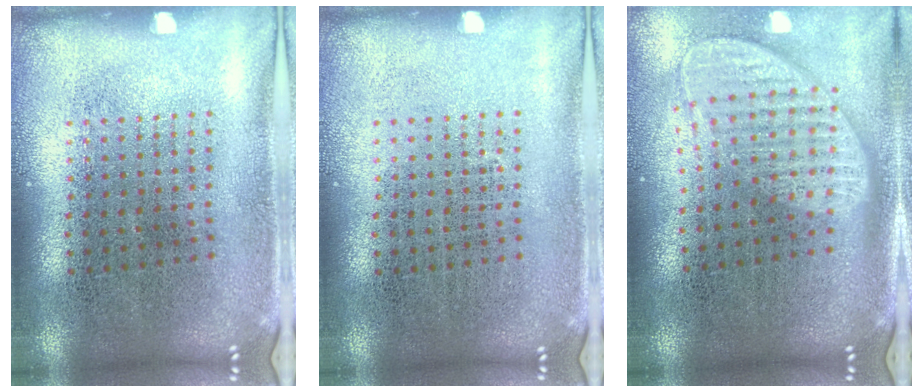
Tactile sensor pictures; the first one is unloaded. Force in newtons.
{"total": 0.0}
{"total": 2.0, "press": 1.5, "slide": 1.3}